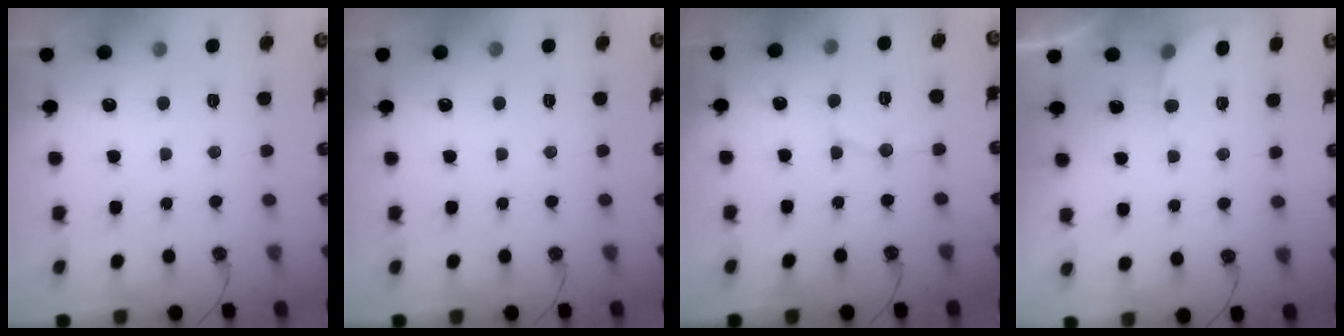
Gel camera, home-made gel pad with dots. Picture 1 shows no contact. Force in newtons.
{"total": 0.0}
{"total": 7.4, "press": 7.3, "slide": 0.7}
{"total": 2.7, "press": 2.7, "slide": 0.2}